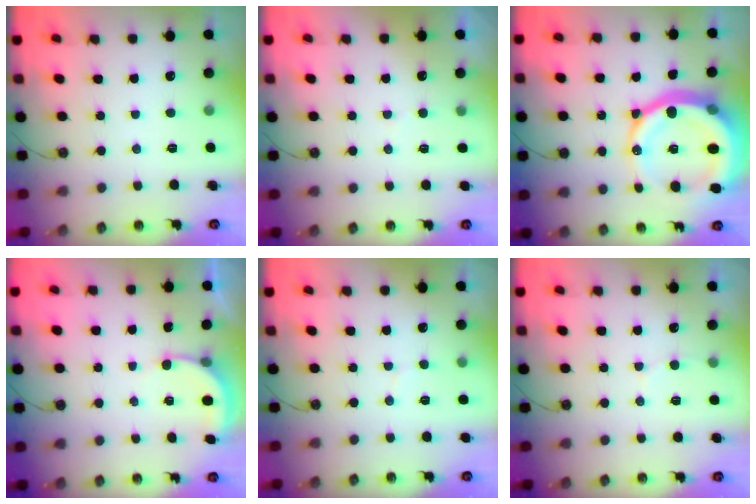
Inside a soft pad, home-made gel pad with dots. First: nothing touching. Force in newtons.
{"total": 2.8, "press": 2.7, "slide": 0.3}
{"total": 22.2, "press": 22.1, "slide": 2.4}
{"total": 2.4, "press": 2.4, "slide": 0.5}
{"total": 2.9, "press": 2.9, "slide": 0.3}
{"total": 4.4, "press": 4.3, "slide": 0.5}